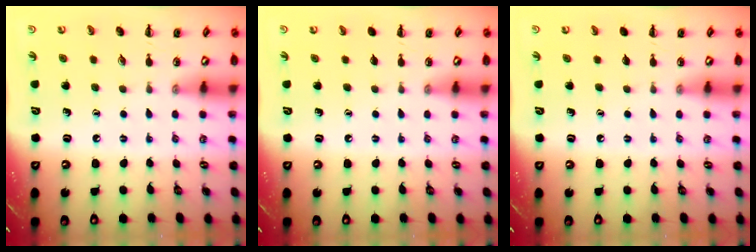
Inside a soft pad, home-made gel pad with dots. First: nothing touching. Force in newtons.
{"total": 0.0}
{"total": 0.0}